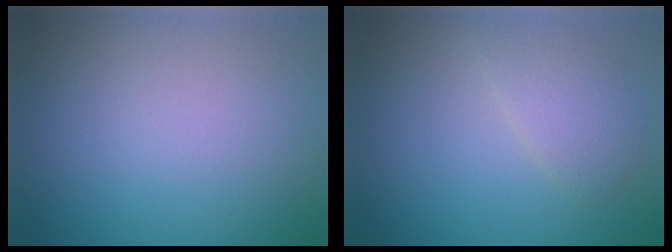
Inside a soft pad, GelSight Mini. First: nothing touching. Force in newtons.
{"total": 2.3, "press": 2.3, "slide": 0.1}